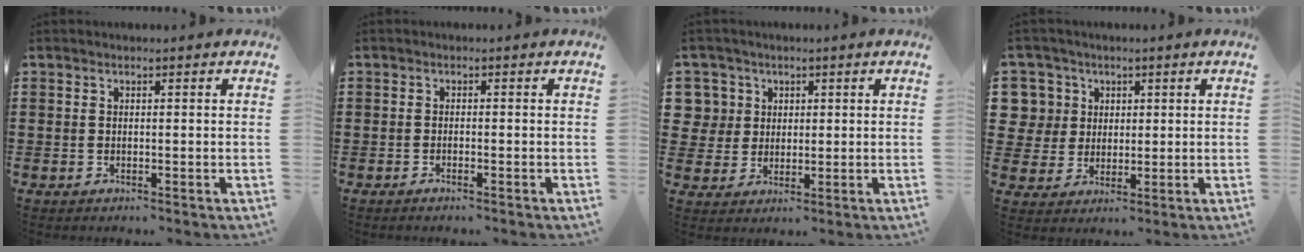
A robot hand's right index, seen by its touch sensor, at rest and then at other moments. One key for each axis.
{"total": 0.8, "fx": -0.6, "fy": 0.0, "fz": 0.5, "tx": -0.009, "ty": -0.003, "tz": -0.011}
{"total": 4.8, "fx": 1.4, "fy": 4.6, "fz": 0.4, "tx": -0.032, "ty": 0.017, "tz": 0.026}
{"total": 5.9, "fx": 1.6, "fy": 5.6, "fz": 0.5, "tx": -0.048, "ty": 0.015, "tz": 0.029}